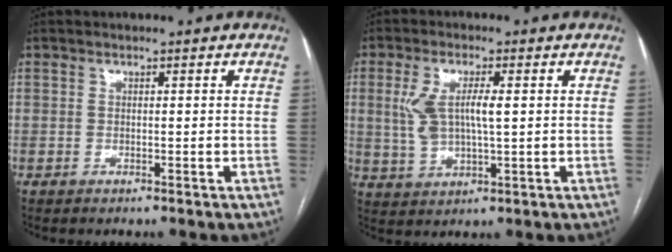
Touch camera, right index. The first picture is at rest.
{"total": 7.5, "force": [1.2, 2.4, 7.0], "torque": [-0.151, 0.009, 0.029]}